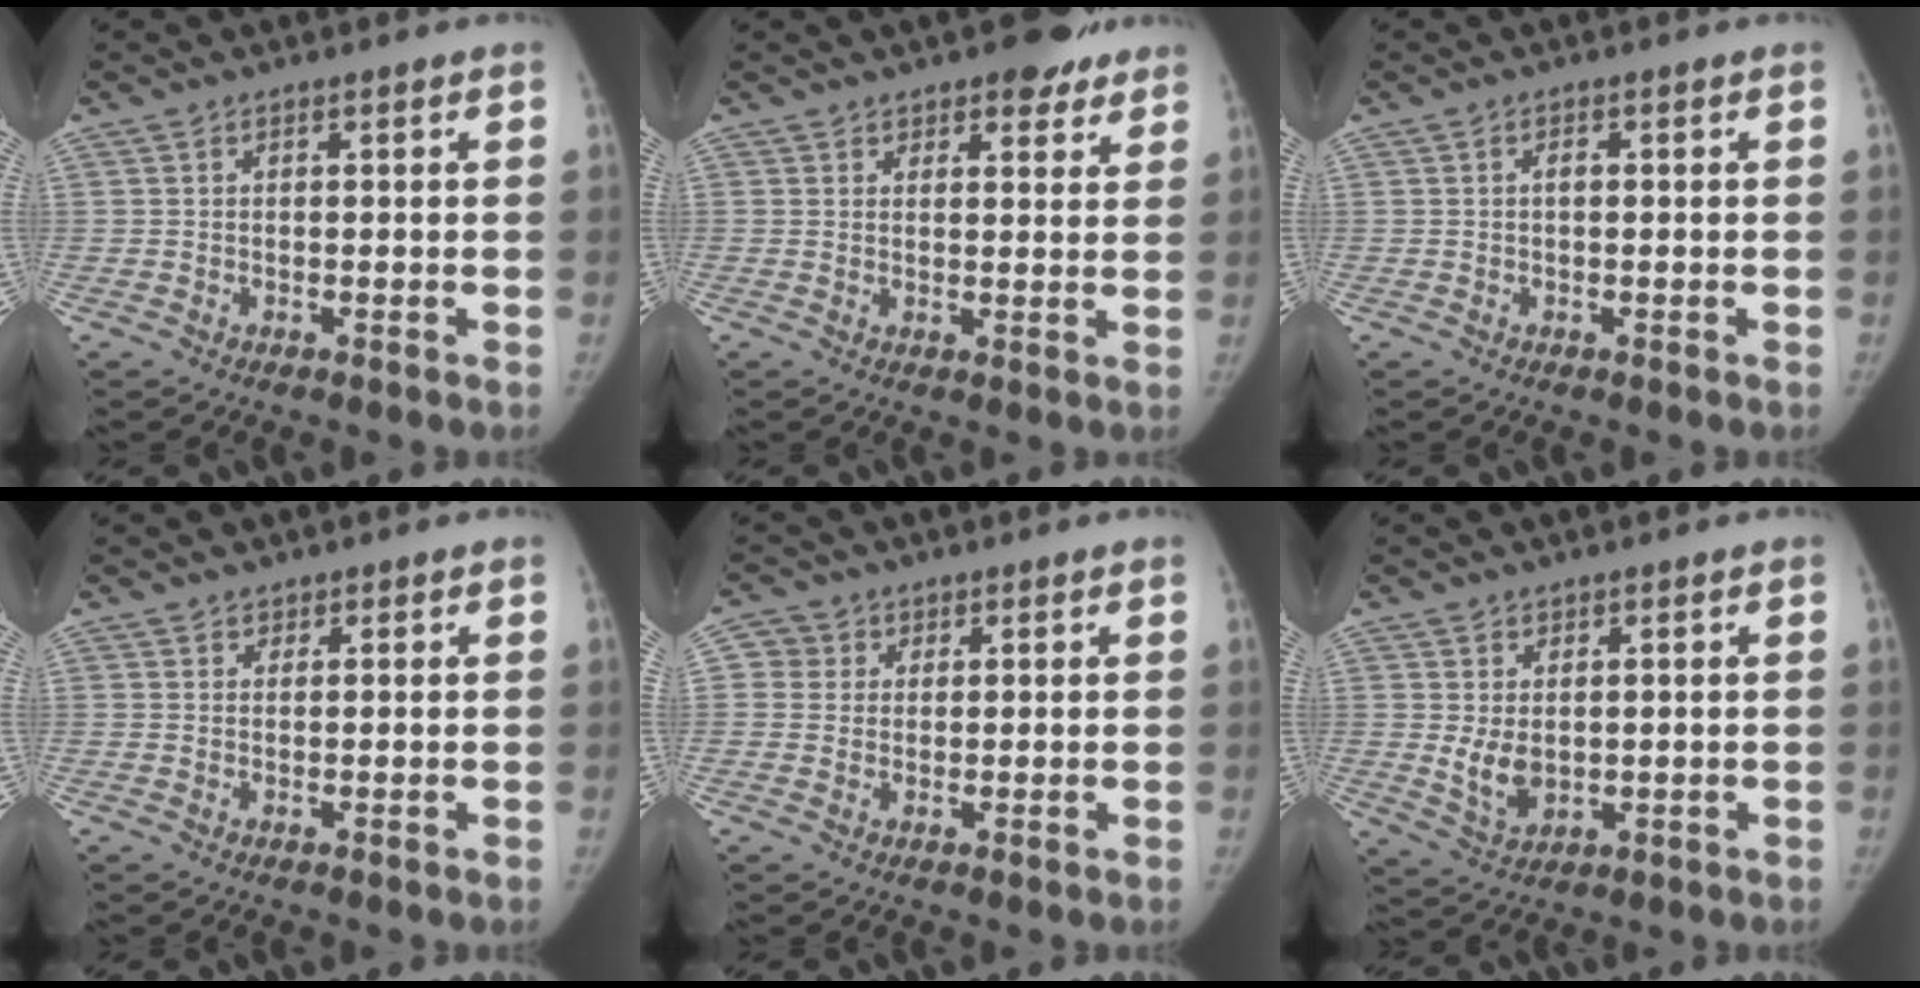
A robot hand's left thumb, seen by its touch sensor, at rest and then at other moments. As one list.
[{"total": 5.5, "force": [4.0, 2.6, 2.7], "torque": [-0.005, -0.018, 0.055]}, {"total": 0.8, "force": [0.0, 0.4, 0.7], "torque": [-0.007, -0.004, -0.005]}, {"total": 0.8, "force": [0.7, 0.5, -0.1], "torque": [0.006, -0.004, 0.011]}, {"total": 3.1, "force": [1.0, 2.9, 0.1], "torque": [0.018, 0.000, 0.013]}, {"total": 5.0, "force": [0.6, 3.6, 3.5], "torque": [-0.056, -0.017, 0.028]}]